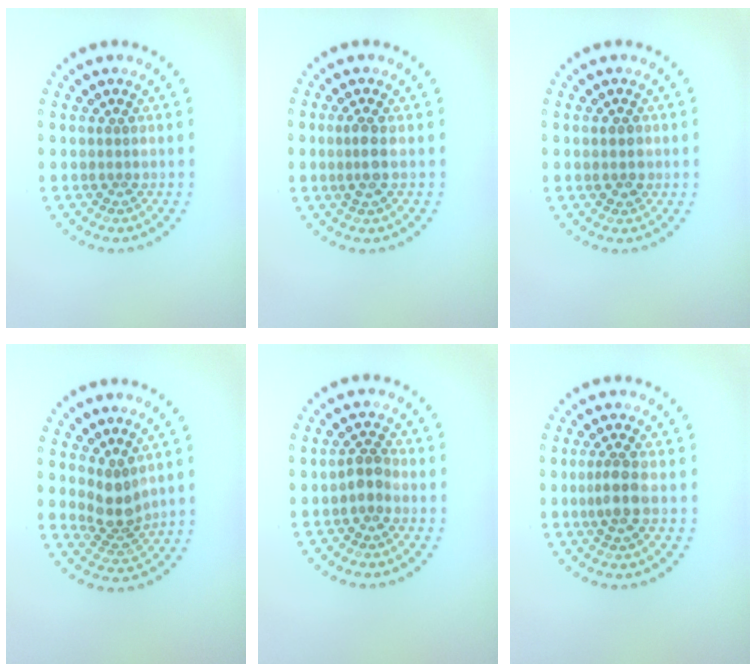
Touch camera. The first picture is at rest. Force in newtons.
{"total": 1.7, "press": 1.5, "slide": 0.8}
{"total": 1.2, "press": 1.1, "slide": 0.1}
{"total": 2.7, "press": 2.0, "slide": 1.8}
{"total": 1.5, "press": 1.4, "slide": 0.5}
{"total": 2.0, "press": 1.8, "slide": 1.0}